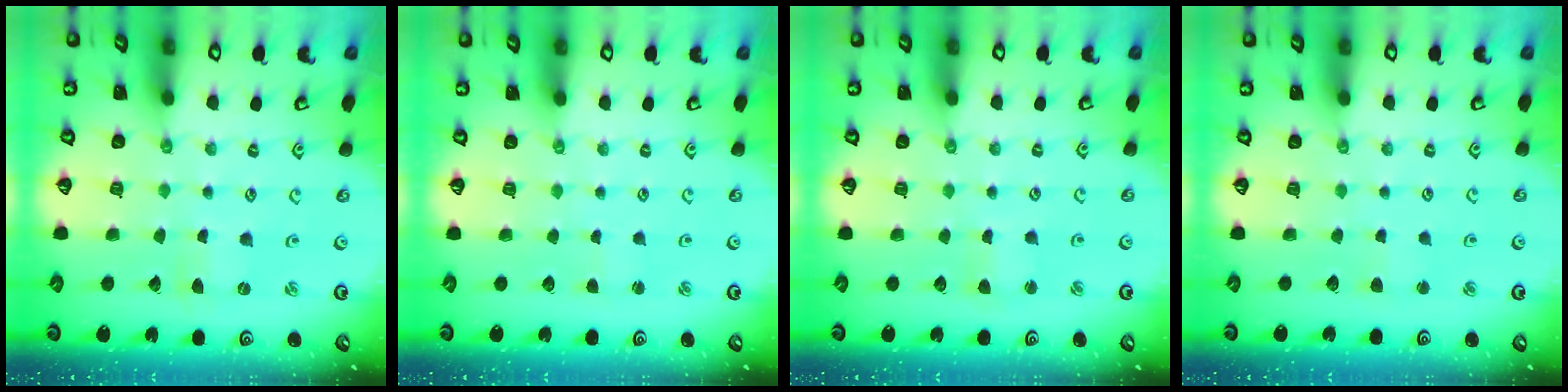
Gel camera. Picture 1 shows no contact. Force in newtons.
{"total": 0.8, "press": 0.8, "slide": 0.2}
{"total": 1.7, "press": 1.7, "slide": 0.2}
{"total": 2.5, "press": 2.5, "slide": 0.3}